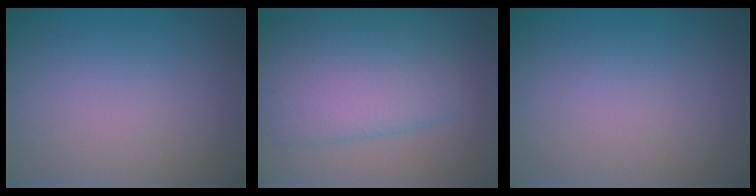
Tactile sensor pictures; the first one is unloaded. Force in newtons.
{"total": 7.7, "press": 7.7, "slide": 0.3}
{"total": 0.0}